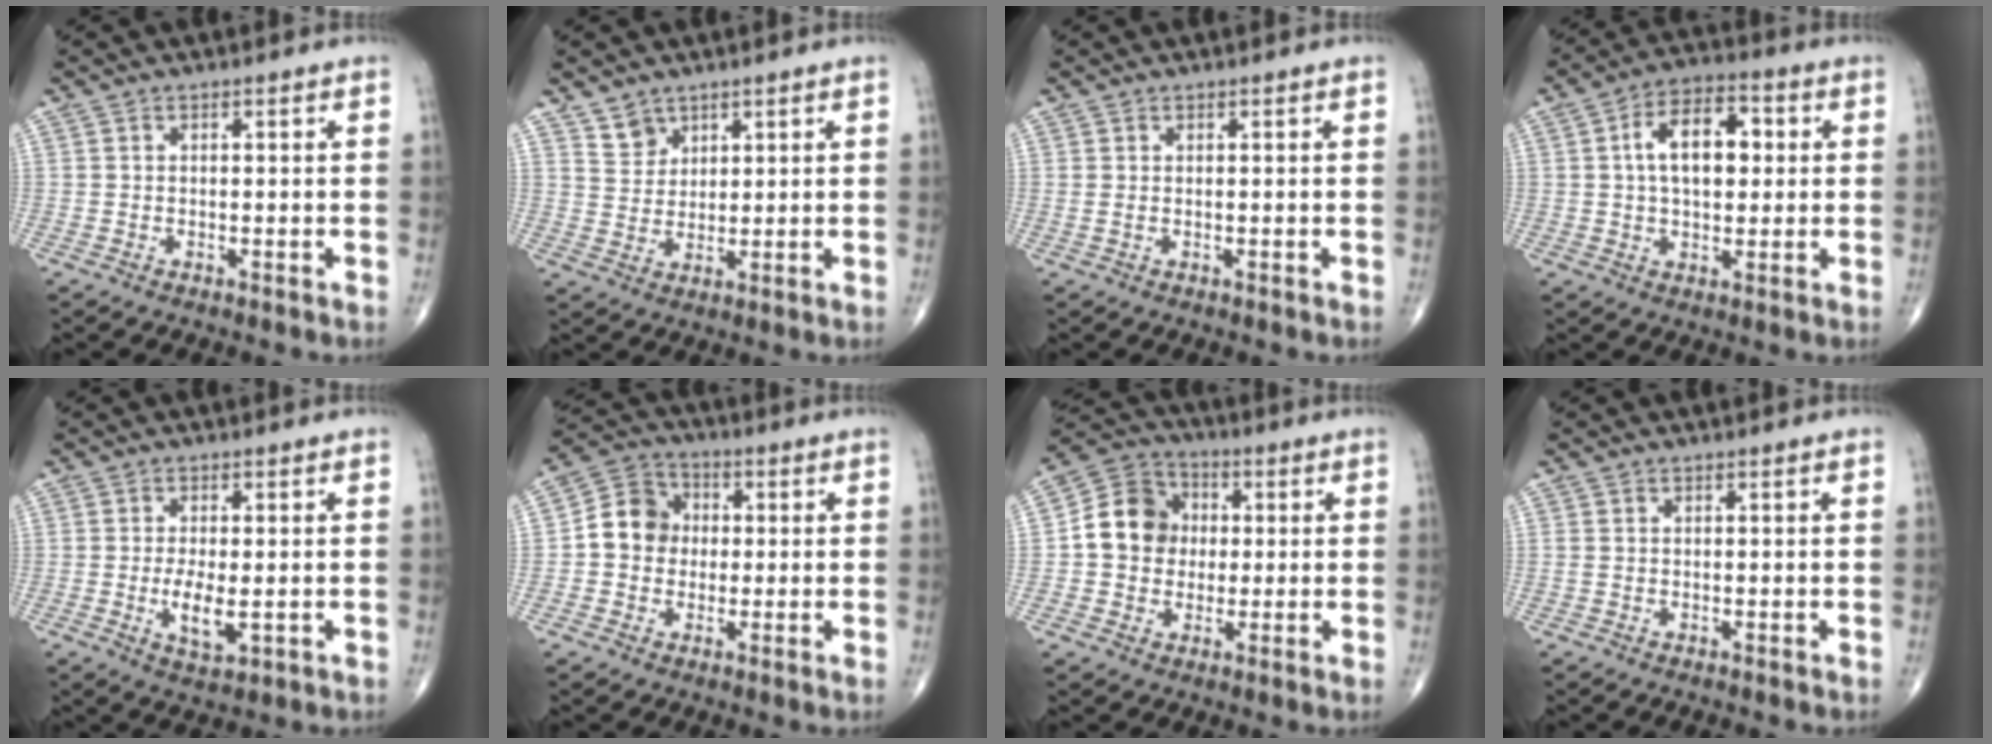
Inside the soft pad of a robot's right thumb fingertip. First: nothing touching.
{"total": 4.0, "force": [3.0, 2.6, 0.5], "torque": [0.013, -0.026, 0.058]}
{"total": 0.8, "force": [0.1, 0.3, 0.7], "torque": [-0.022, 0.005, 0.007]}
{"total": 11.9, "force": [1.9, 7.0, 9.5], "torque": [-0.140, 0.018, 0.024]}
{"total": 5.5, "force": [-0.9, 2.2, 4.9], "torque": [-0.093, -0.013, -0.012]}
{"total": 8.7, "force": [0.1, 7.6, 4.1], "torque": [-0.049, 0.025, -0.012]}
{"total": 10.9, "force": [0.6, 9.5, 5.2], "torque": [-0.066, 0.023, 0.000]}
{"total": 0.7, "force": [0.0, 0.5, 0.5], "torque": [-0.018, 0.004, 0.004]}